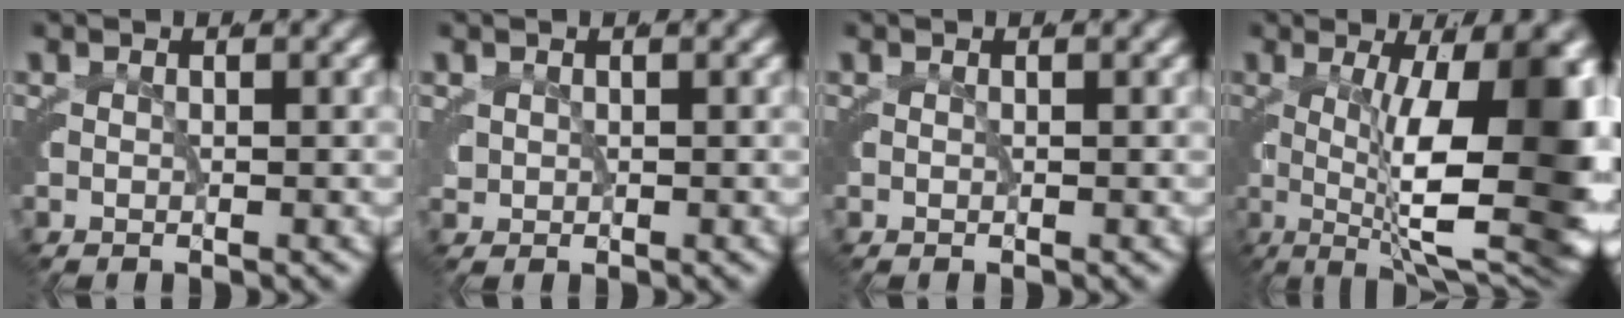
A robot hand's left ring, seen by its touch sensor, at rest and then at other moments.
{"total": 1.2, "force": [0.9, 0.6, 0.4], "torque": [-0.021, -0.004, 0.019]}
{"total": 0.0}
{"total": 13.0, "force": [-1.1, 3.7, 12.4], "torque": [-0.145, -0.023, 0.000]}